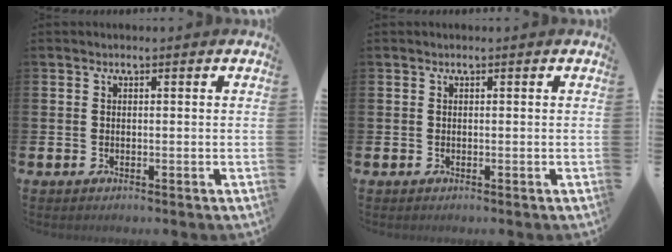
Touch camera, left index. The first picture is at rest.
{"total": 0.0}